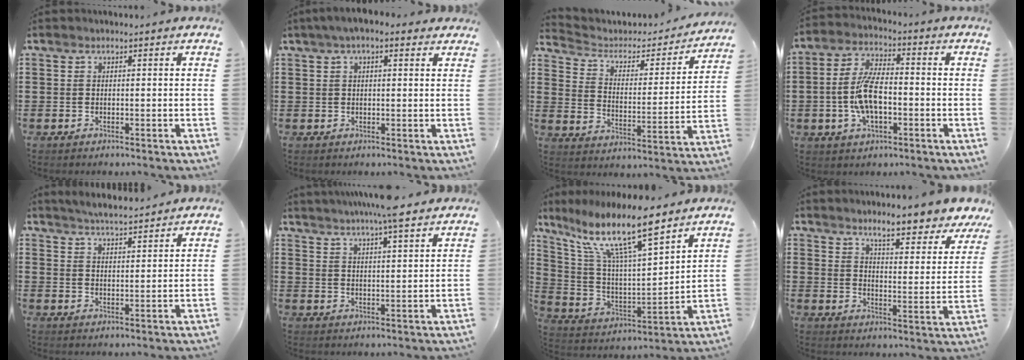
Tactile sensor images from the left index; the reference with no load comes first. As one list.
[{"total": 3.1, "force": [1.6, 1.1, 2.4], "torque": [-0.050, 0.009, 0.026]}, {"total": 3.1, "force": [2.1, 2.0, 1.1], "torque": [-0.040, -0.016, 0.028]}, {"total": 8.9, "force": [-1.6, 3.9, 7.8], "torque": [-0.177, -0.001, -0.035]}, {"total": 4.1, "force": [4.0, -0.1, 1.1], "torque": [-0.032, -0.010, 0.071]}, {"total": 5.6, "force": [4.9, -0.2, 2.6], "torque": [-0.064, -0.012, 0.087]}, {"total": 14.0, "force": [10.0, 2.7, 9.4], "torque": [-0.203, -0.050, 0.168]}, {"total": 6.6, "force": [6.1, -0.2, 2.4], "torque": [-0.057, -0.046, 0.100]}]